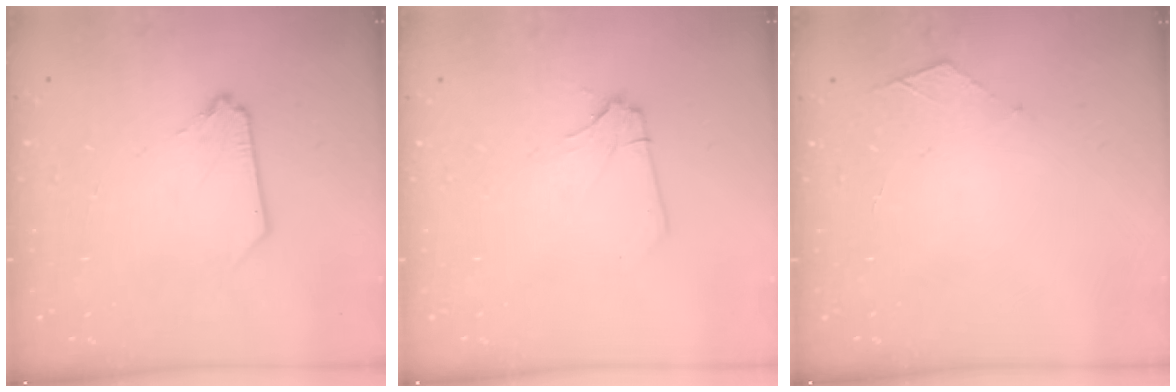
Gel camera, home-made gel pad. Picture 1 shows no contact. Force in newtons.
{"total": 2.9, "press": 2.9, "slide": 0.5}
{"total": 3.6, "press": 3.6, "slide": 0.5}